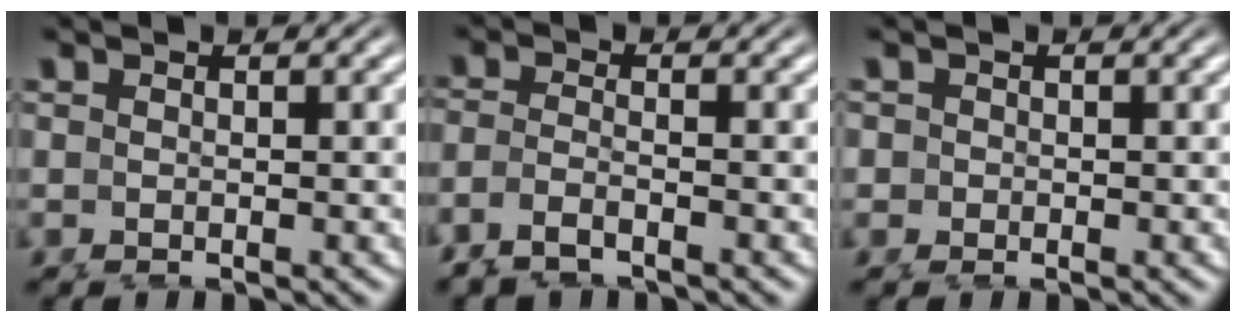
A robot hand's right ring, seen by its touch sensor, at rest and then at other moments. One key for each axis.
{"total": 4.1, "fx": -1.7, "fy": 3.3, "fz": 1.7, "tx": -0.057, "ty": -0.019, "tz": -0.023}
{"total": 1.0, "fx": 0.0, "fy": 0.9, "fz": -0.5, "tx": 0.012, "ty": 0.001, "tz": -0.005}